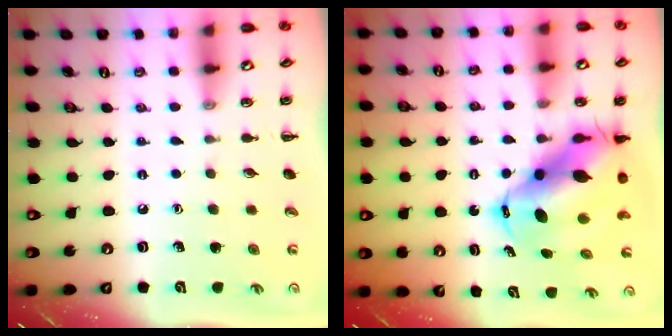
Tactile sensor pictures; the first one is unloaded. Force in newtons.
{"total": 12.7, "press": 12.3, "slide": 3.4}